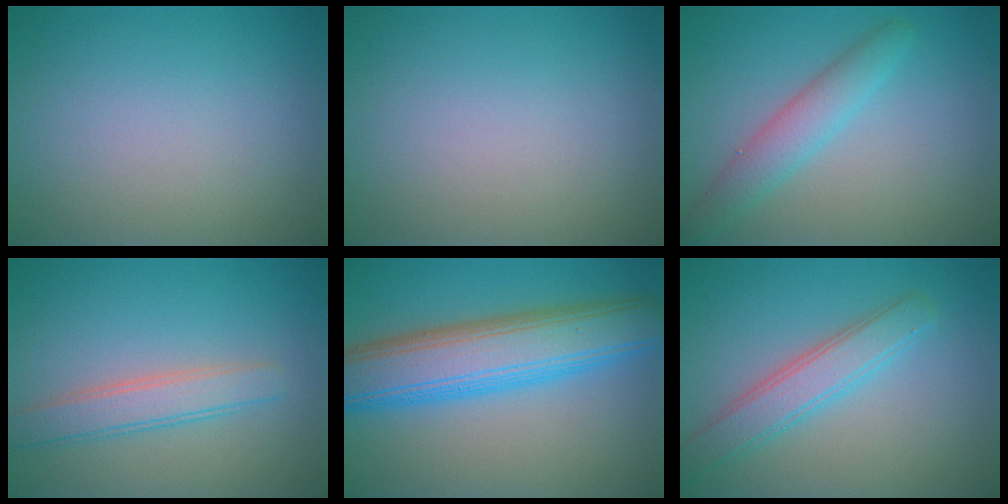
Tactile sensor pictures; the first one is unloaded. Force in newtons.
{"total": 0.0}
{"total": 3.2, "press": 3.2, "slide": 0.2}
{"total": 3.1, "press": 3.1, "slide": 0.0}
{"total": 9.0, "press": 9.0, "slide": 0.3}
{"total": 3.7, "press": 3.7, "slide": 0.1}